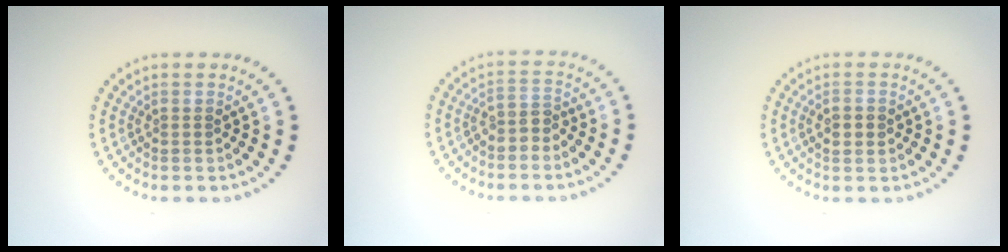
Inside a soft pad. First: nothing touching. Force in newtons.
{"total": 1.8, "press": 1.5, "slide": 0.9}
{"total": 2.1, "press": 2.1, "slide": 0.1}